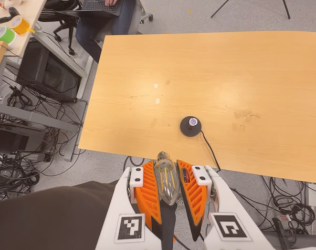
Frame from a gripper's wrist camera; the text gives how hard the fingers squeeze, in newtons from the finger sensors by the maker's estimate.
{"total": 13.9, "left": 14.7, "right": 13.1}